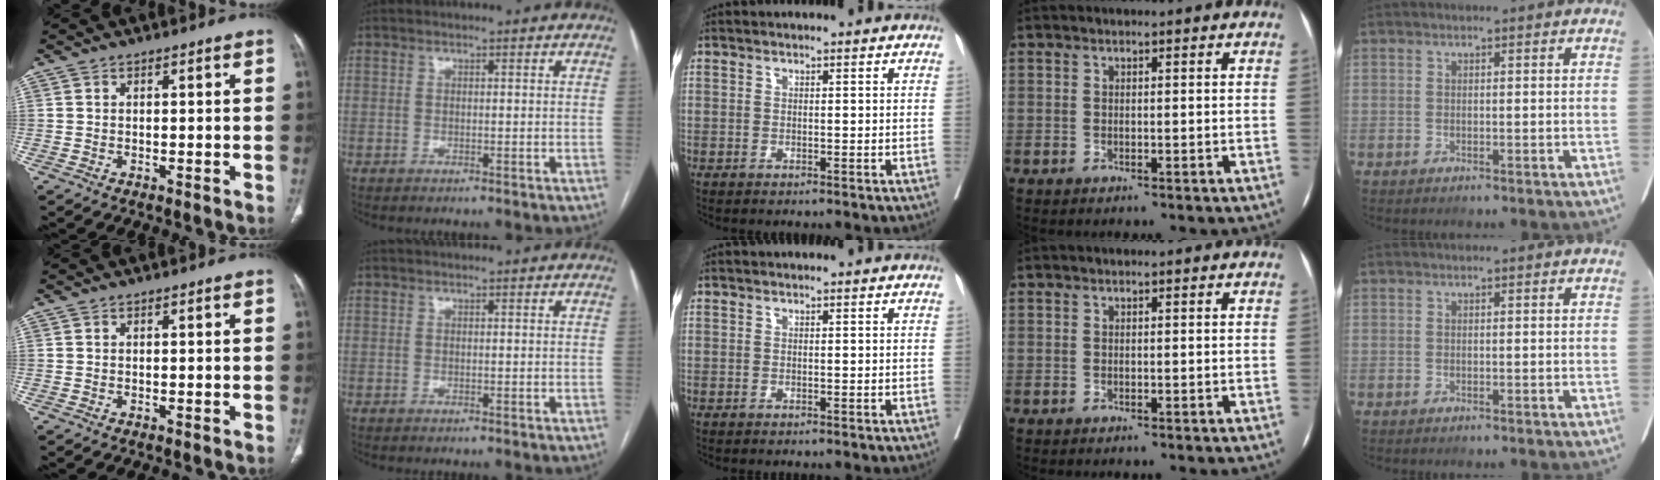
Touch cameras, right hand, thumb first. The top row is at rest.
{}